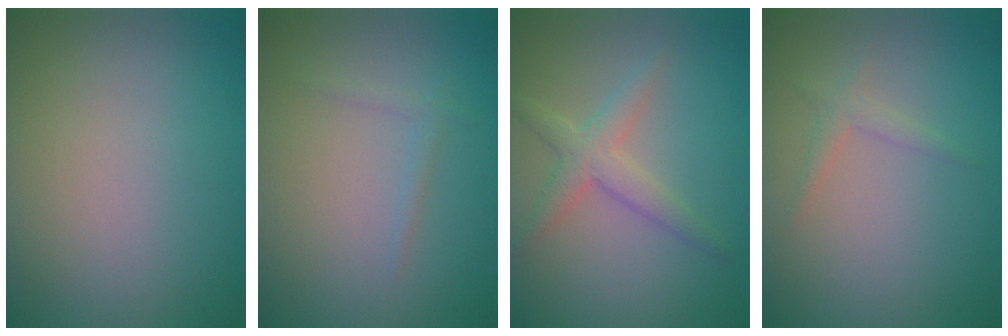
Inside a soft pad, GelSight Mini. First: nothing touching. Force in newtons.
{"total": 0.8, "press": 0.8, "slide": 0.0}
{"total": 2.8, "press": 2.8, "slide": 0.1}
{"total": 1.2, "press": 1.1, "slide": 0.1}